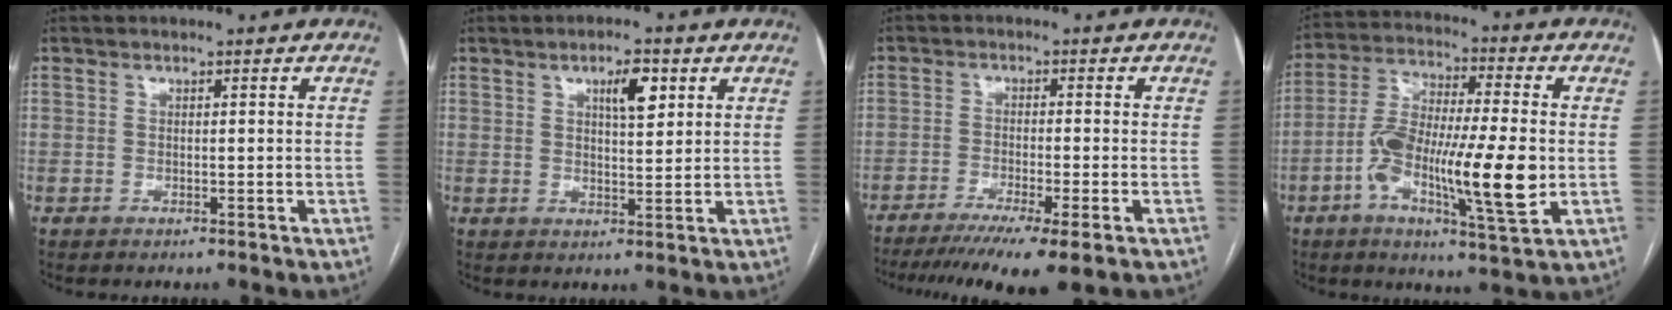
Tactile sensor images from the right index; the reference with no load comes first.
{"total": 5.0, "force": [2.3, 1.4, 4.2], "torque": [-0.070, 0.003, 0.038]}
{"total": 12.0, "force": [-8.7, 0.3, 8.4], "torque": [-0.127, -0.027, -0.135]}
{"total": 15.8, "force": [-3.1, 2.3, 15.3], "torque": [-0.283, -0.001, -0.055]}